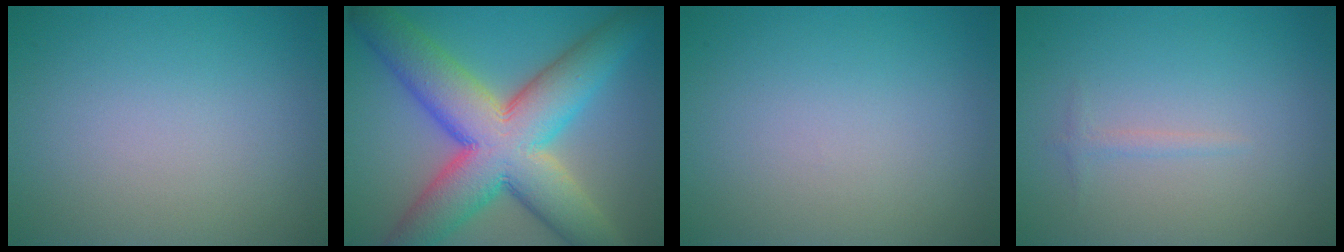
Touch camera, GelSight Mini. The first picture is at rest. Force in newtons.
{"total": 13.3, "press": 13.3, "slide": 0.6}
{"total": 0.0}
{"total": 0.7, "press": 0.7, "slide": 0.0}